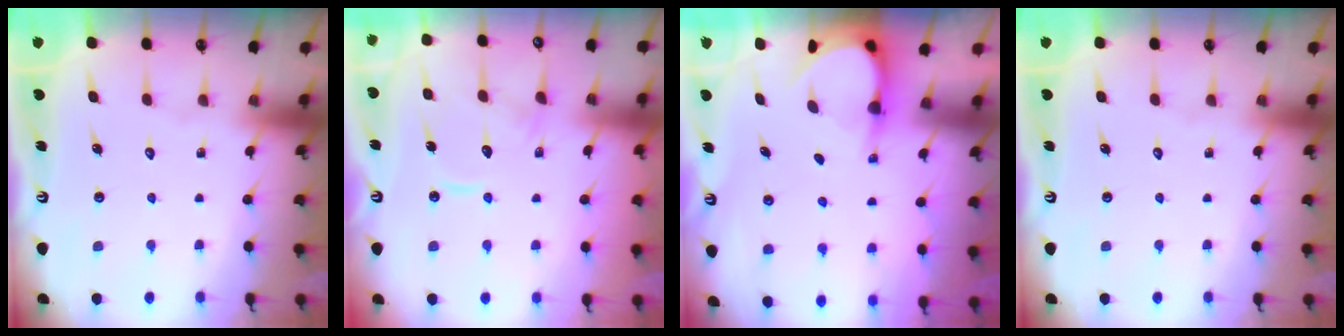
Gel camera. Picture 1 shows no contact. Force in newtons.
{"total": 10.3, "press": 10.3, "slide": 1.0}
{"total": 3.9, "press": 3.8, "slide": 0.3}
{"total": 0.0}